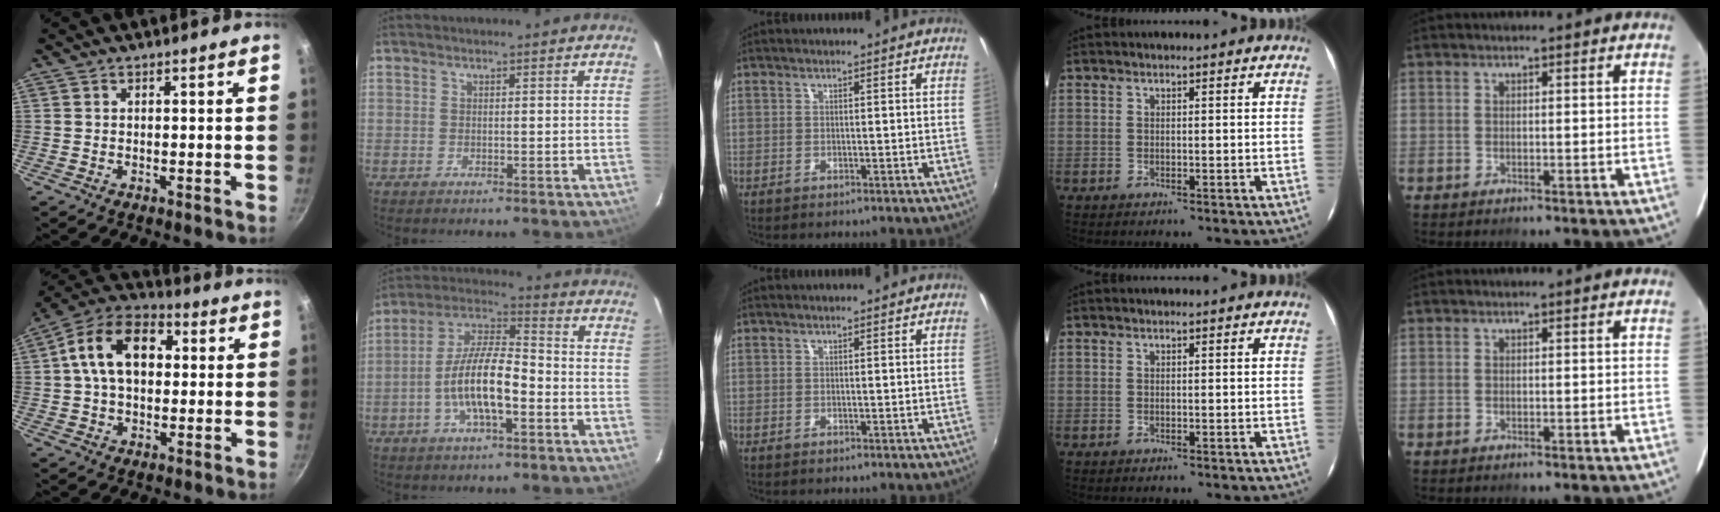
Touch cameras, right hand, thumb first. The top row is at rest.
{"thumb": {"total": 14.7, "force": [2.4, 9.8, 10.7], "torque": [-0.149, 0.027, 0.020]}, "index": {"total": 12.7, "force": [-4.0, 4.1, 11.4], "torque": [-0.227, 0.006, -0.077]}}